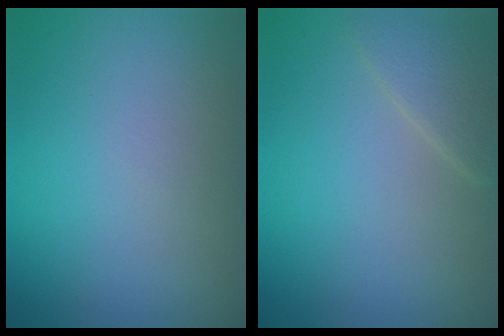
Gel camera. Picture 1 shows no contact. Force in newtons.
{"total": 2.1, "press": 2.1, "slide": 0.1}